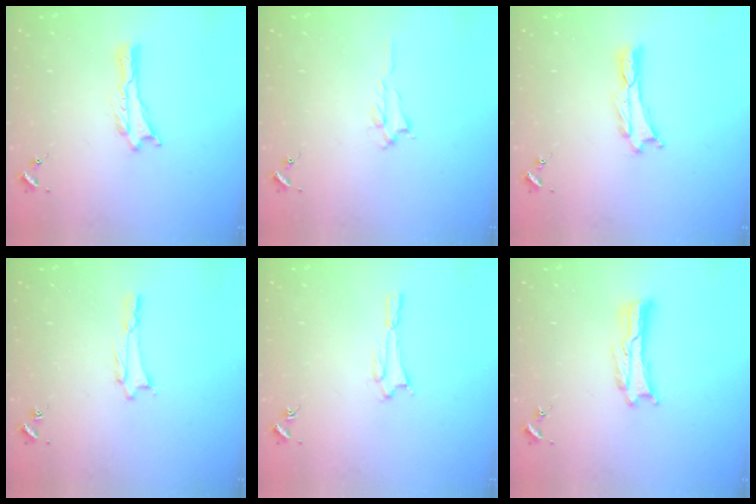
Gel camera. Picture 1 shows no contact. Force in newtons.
{"total": 0.7, "press": 0.6, "slide": 0.2}
{"total": 0.0}
{"total": 0.7, "press": 0.7, "slide": 0.1}
{"total": 1.6, "press": 1.6, "slide": 0.1}
{"total": 0.8, "press": 0.8, "slide": 0.2}